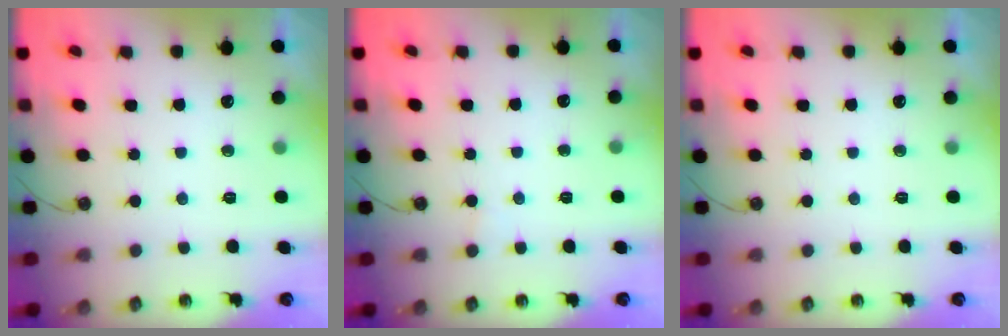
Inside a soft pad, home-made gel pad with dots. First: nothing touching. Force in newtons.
{"total": 2.9, "press": 2.9, "slide": 0.2}
{"total": 0.0}